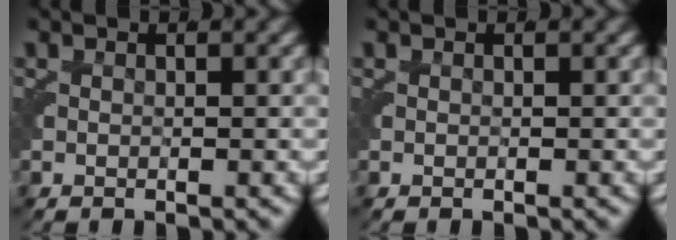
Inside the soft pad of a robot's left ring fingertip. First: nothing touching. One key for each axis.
{"total": 0.0}